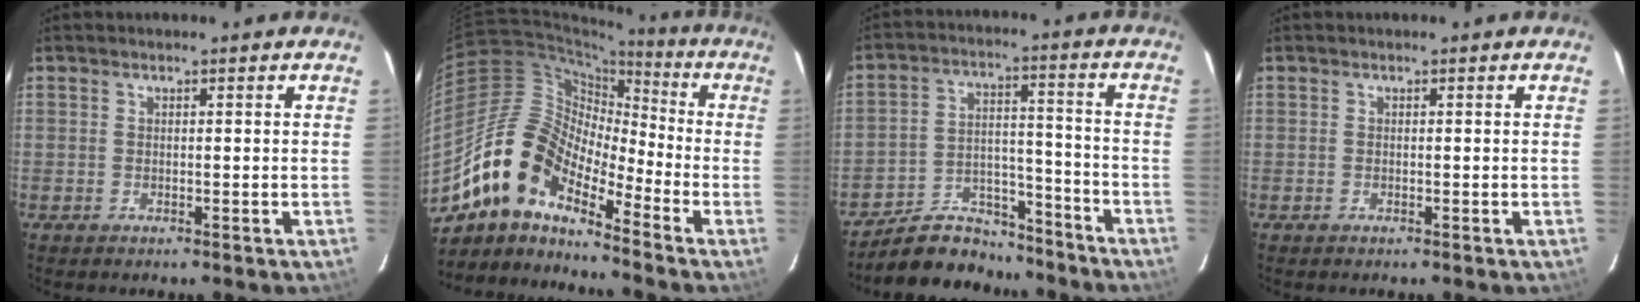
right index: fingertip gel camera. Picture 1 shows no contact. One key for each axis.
{"total": 13.8, "fx": -10.1, "fy": 5.2, "fz": 7.7, "tx": -0.127, "ty": 0.011, "tz": -0.210}
{"total": 13.1, "fx": -11.7, "fy": 5.3, "fz": 2.8, "tx": -0.067, "ty": 0.034, "tz": -0.179}
{"total": 0.0}